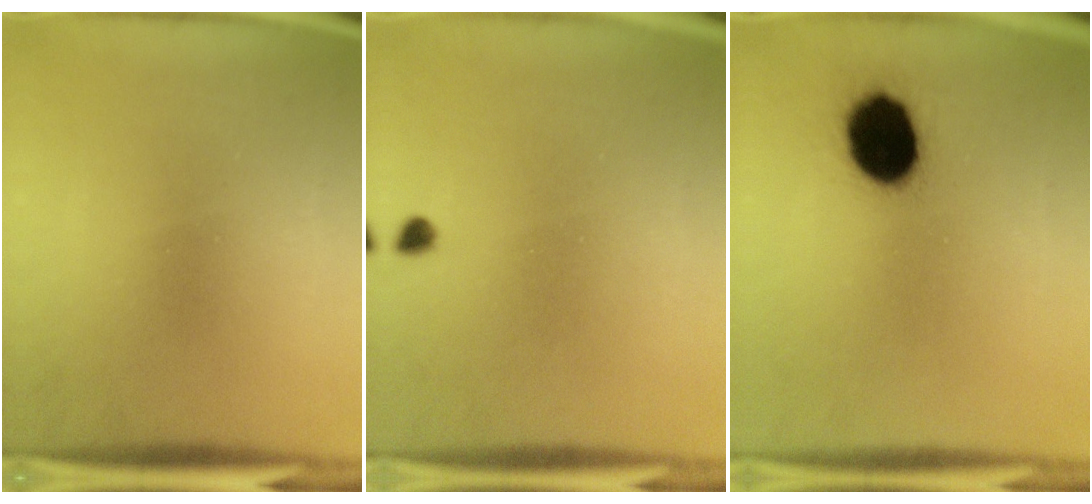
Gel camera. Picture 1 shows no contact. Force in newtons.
{"total": 1.2}
{"total": 13.9}